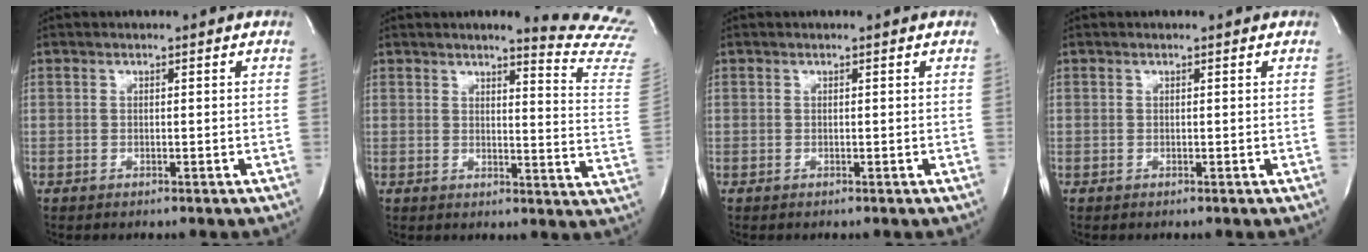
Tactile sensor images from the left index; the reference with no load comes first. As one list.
[{"total": 14.1, "force": [13.4, -0.7, 4.2], "torque": [-0.041, -0.136, 0.123]}, {"total": 0.0}, {"total": 0.0}]